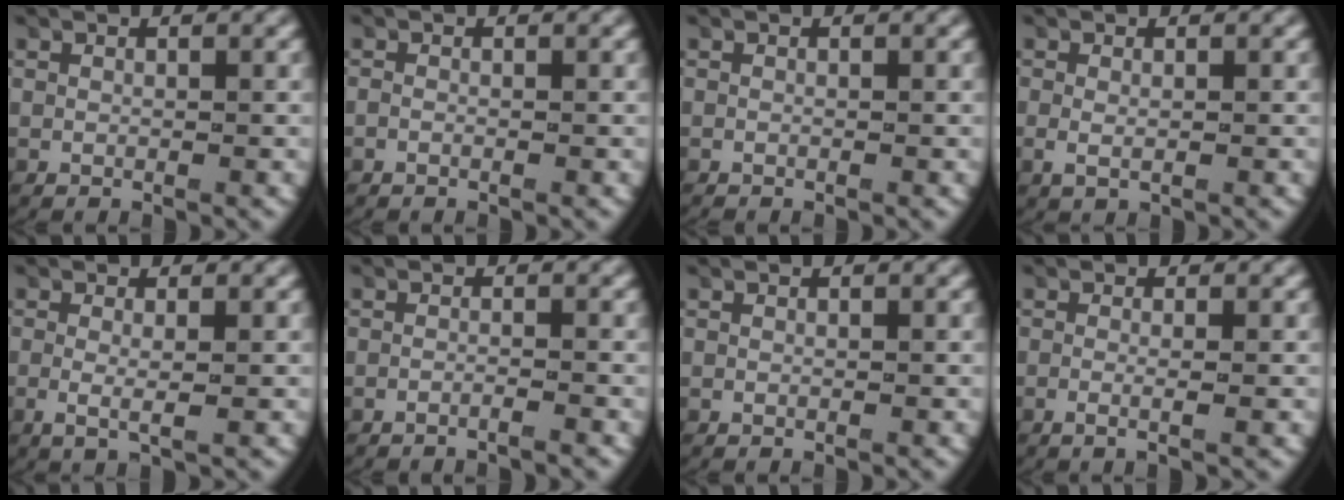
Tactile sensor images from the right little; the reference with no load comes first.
{"total": 0.6, "force": [-0.4, 0.3, 0.2], "torque": [-0.007, -0.001, -0.009]}
{"total": 0.0}
{"total": 1.1, "force": [0.0, 0.6, 1.0], "torque": [-0.031, -0.012, 0.007]}
{"total": 1.9, "force": [-0.2, 0.5, 1.8], "torque": [-0.052, -0.015, 0.003]}
{"total": 1.1, "force": [-1.0, -0.1, 0.4], "torque": [-0.009, 0.002, -0.022]}
{"total": 0.0}
{"total": 1.4, "force": [-0.7, 0.0, 1.3], "torque": [-0.036, -0.008, -0.010]}